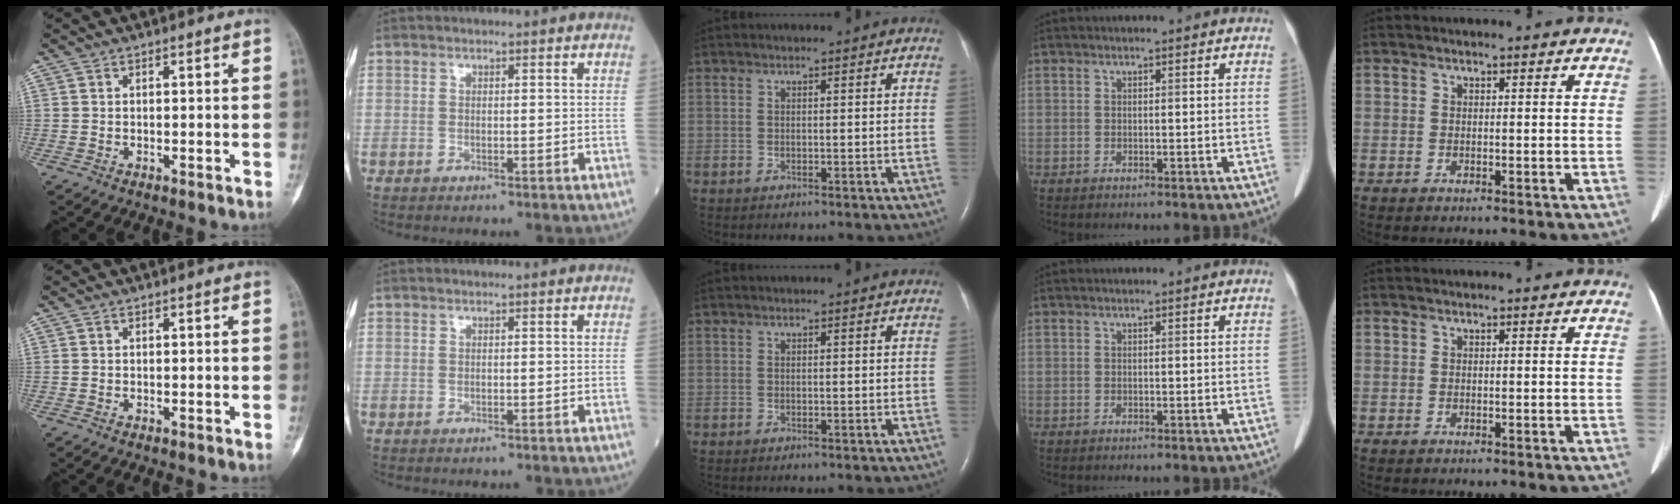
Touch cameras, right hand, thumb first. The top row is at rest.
{}